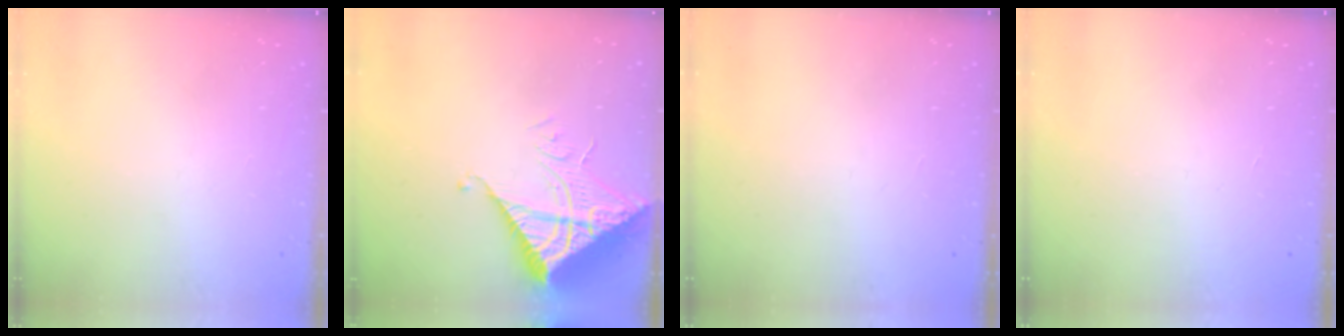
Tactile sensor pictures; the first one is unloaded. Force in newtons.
{"total": 12.1, "press": 12.0, "slide": 1.3}
{"total": 1.5, "press": 1.5, "slide": 0.1}
{"total": 1.5, "press": 1.5, "slide": 0.1}